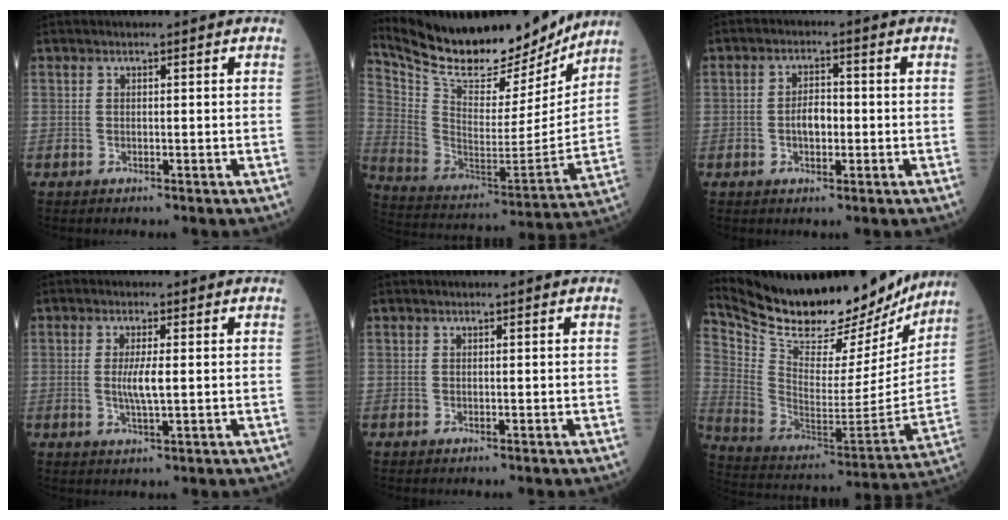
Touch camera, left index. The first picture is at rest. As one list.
[{"total": 22.0, "force": [19.8, 5.8, 7.7], "torque": [-0.144, -0.030, 0.316]}, {"total": 3.4, "force": [-0.8, 1.8, 2.8], "torque": [-0.047, 0.006, -0.015]}, {"total": 3.5, "force": [0.0, 0.4, 3.5], "torque": [-0.065, -0.006, 0.002]}, {"total": 0.0}, {"total": 25.6, "force": [22.8, 7.7, 8.9], "torque": [-0.158, -0.036, 0.341]}]